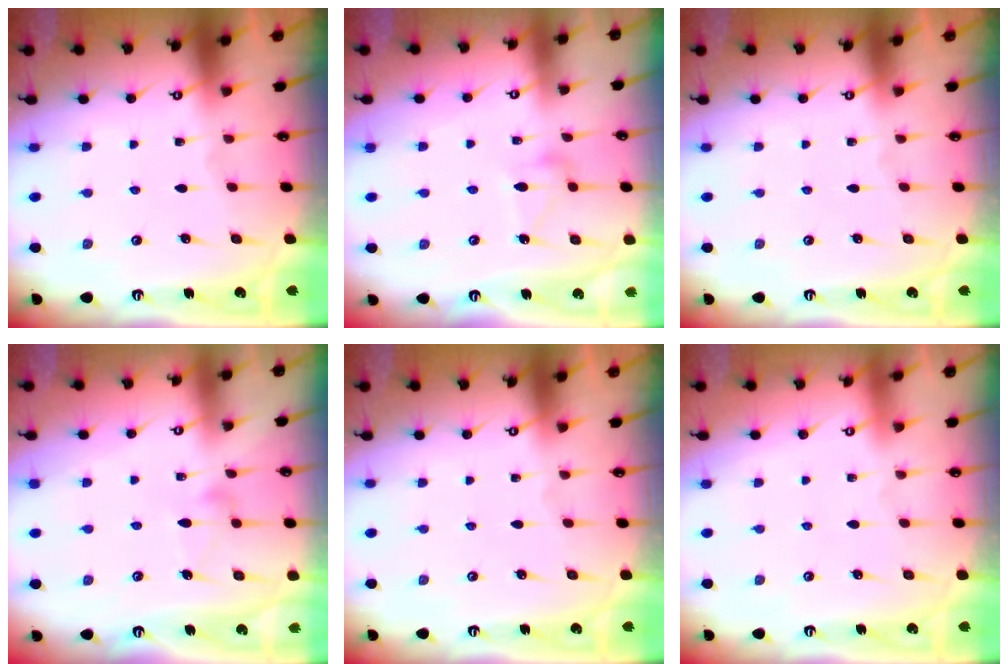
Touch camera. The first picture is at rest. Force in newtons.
{"total": 8.7, "press": 8.7, "slide": 0.4}
{"total": 0.0}
{"total": 7.1, "press": 7.1, "slide": 0.3}
{"total": 0.0}
{"total": 3.8, "press": 3.8, "slide": 0.1}